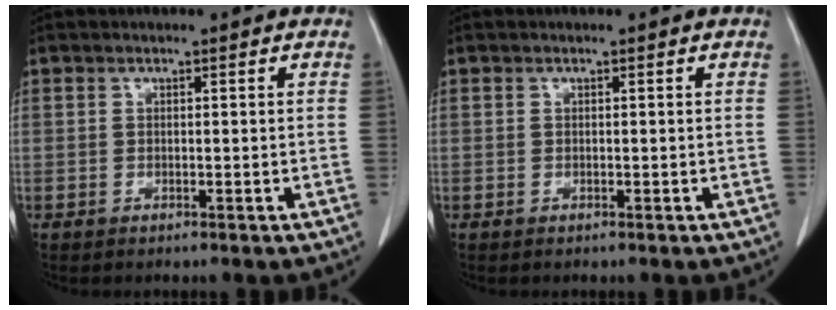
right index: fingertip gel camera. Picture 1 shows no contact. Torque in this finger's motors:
{"motor_torque": [0.01, -0.01, 0.00, 0.00]}